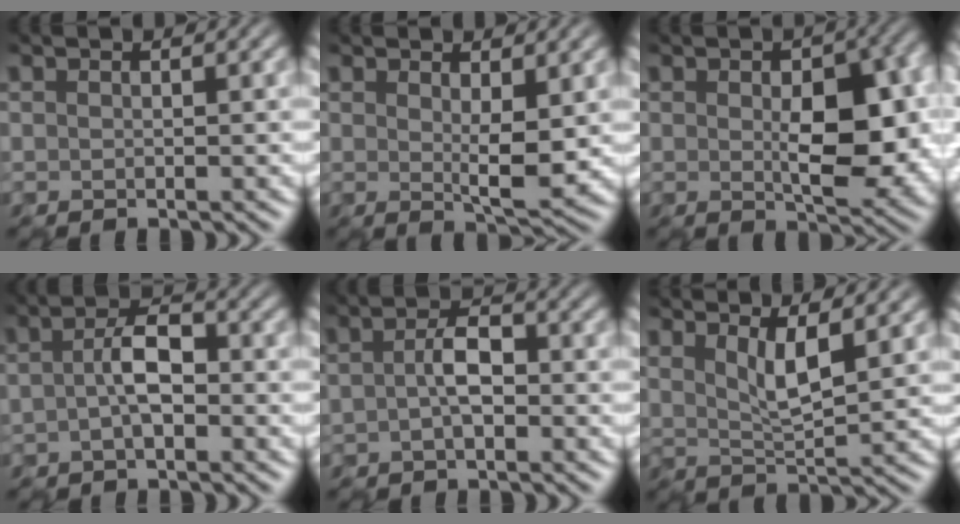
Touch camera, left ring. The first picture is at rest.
{"total": 3.1, "force": [0.8, 0.8, 2.9], "torque": [-0.050, -0.010, 0.017]}
{"total": 7.9, "force": [-0.1, 4.0, 6.8], "torque": [-0.102, 0.001, 0.004]}
{"total": 2.8, "force": [-0.4, 1.2, 2.4], "torque": [-0.050, 0.008, -0.014]}
{"total": 2.2, "force": [-0.3, 1.0, 1.9], "torque": [-0.041, 0.007, -0.012]}
{"total": 3.0, "force": [1.6, 0.7, 2.5], "torque": [-0.047, -0.005, 0.030]}